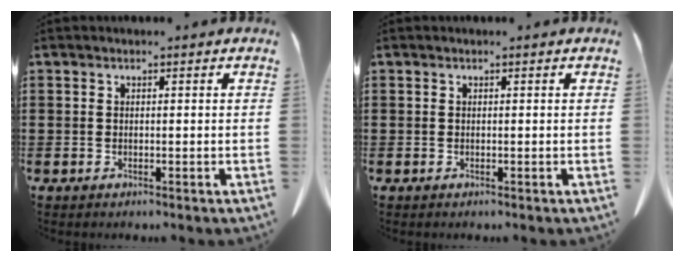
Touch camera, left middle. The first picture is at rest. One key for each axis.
{"total": 0.0}